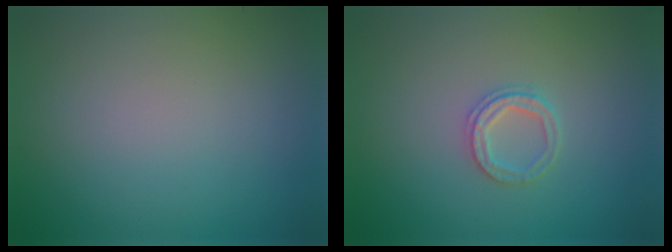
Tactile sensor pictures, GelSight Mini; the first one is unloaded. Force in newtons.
{"total": 2.1, "press": 2.0, "slide": 0.4}